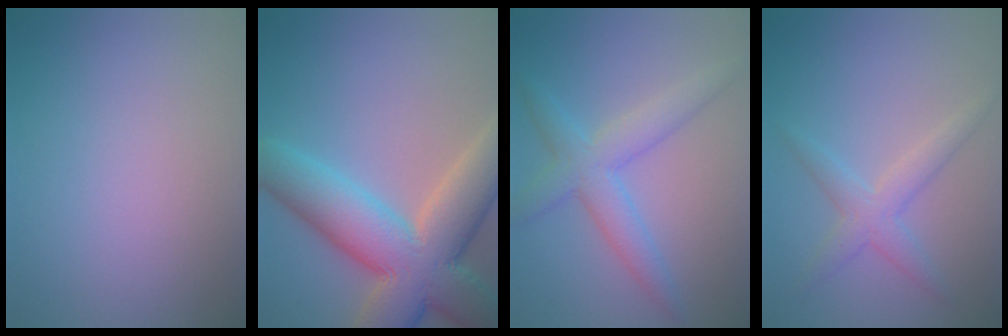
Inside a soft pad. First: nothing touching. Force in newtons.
{"total": 11.9, "press": 11.9, "slide": 0.9}
{"total": 4.3, "press": 4.3, "slide": 0.1}
{"total": 2.6, "press": 2.6, "slide": 0.1}